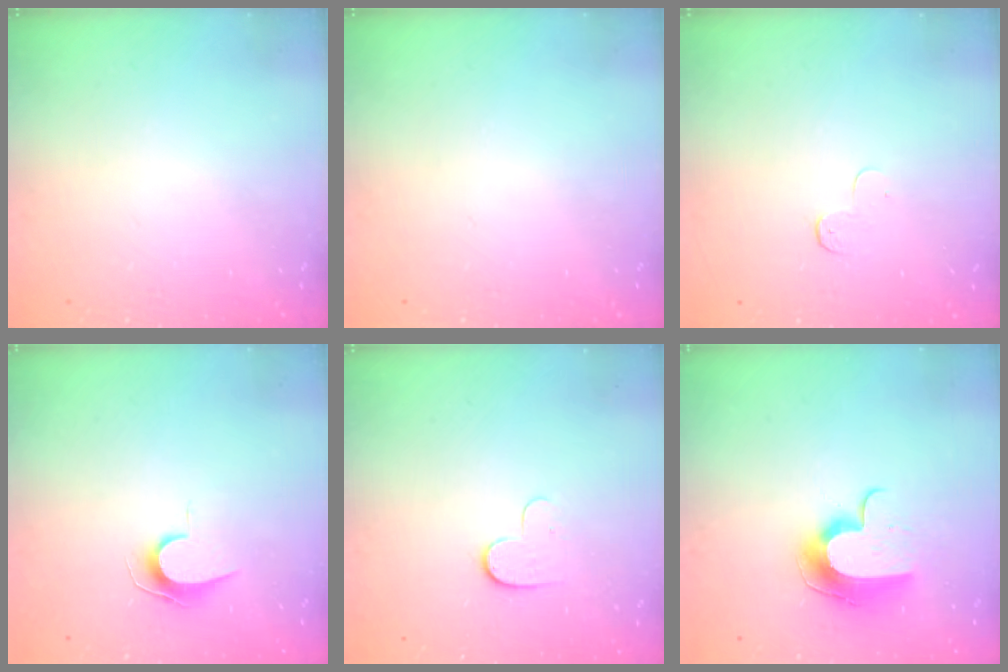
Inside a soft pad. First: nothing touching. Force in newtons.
{"total": 0.0}
{"total": 3.9, "press": 3.9, "slide": 0.4}
{"total": 7.0, "press": 7.0, "slide": 0.6}
{"total": 5.4, "press": 5.3, "slide": 1.2}
{"total": 11.5, "press": 11.4, "slide": 0.9}